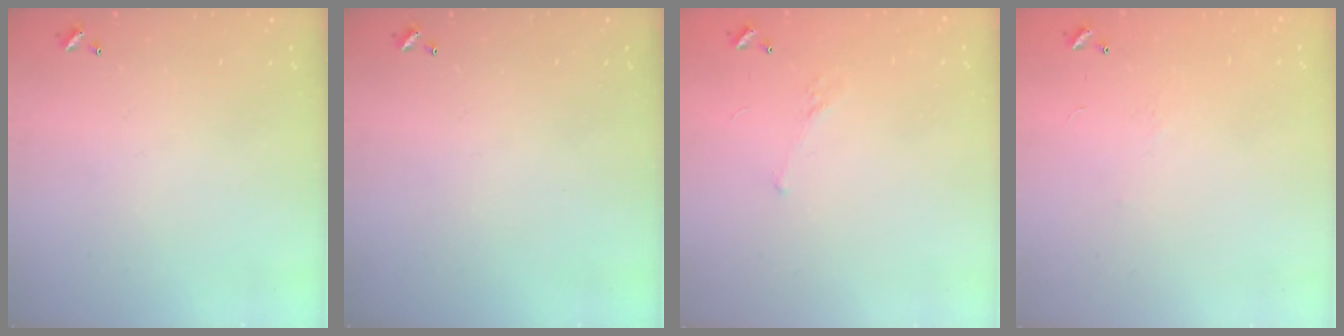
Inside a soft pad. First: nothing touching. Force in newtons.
{"total": 0.0}
{"total": 5.0, "press": 4.9, "slide": 0.8}
{"total": 6.4, "press": 6.3, "slide": 0.9}